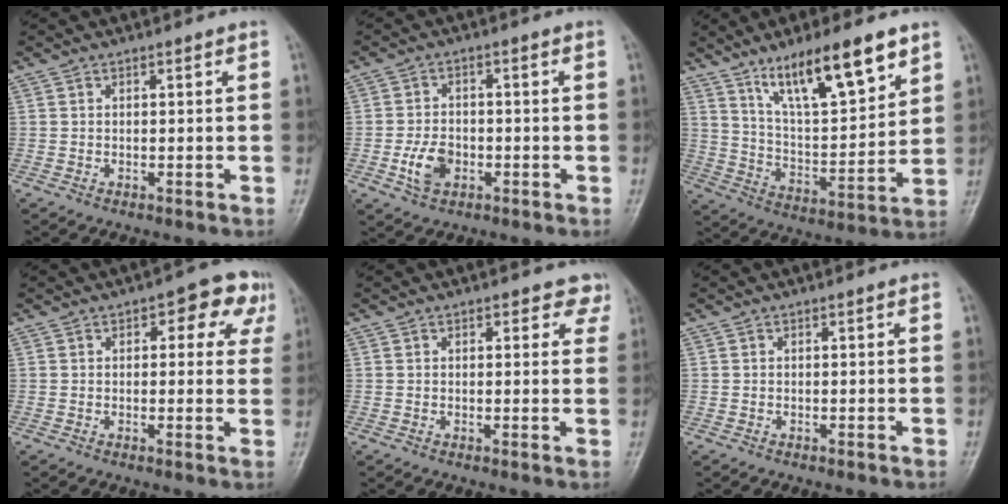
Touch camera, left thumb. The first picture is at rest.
{"total": 5.8, "force": [-1.8, 4.0, 3.8], "torque": [-0.064, 0.008, -0.033]}
{"total": 16.9, "force": [10.7, 4.5, 12.3], "torque": [-0.182, -0.050, 0.196]}
{"total": 7.8, "force": [3.3, 4.3, 5.7], "torque": [-0.022, 0.000, 0.029]}
{"total": 3.6, "force": [2.7, 2.0, 1.4], "torque": [0.017, -0.010, 0.021]}
{"total": 0.0}